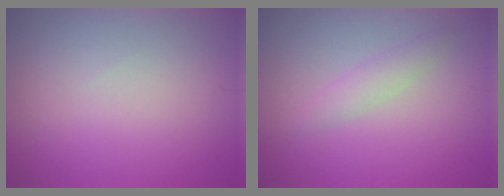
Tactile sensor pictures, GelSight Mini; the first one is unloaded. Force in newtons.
{"total": 1.6, "press": 1.6, "slide": 0.1}